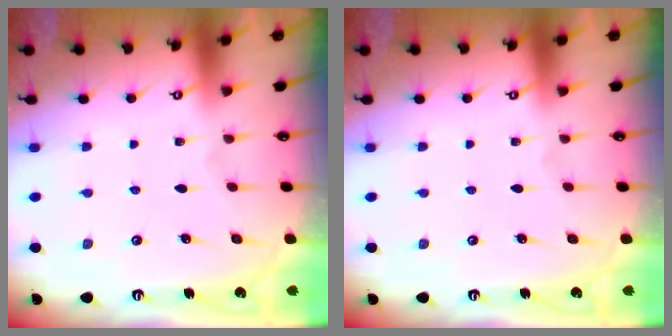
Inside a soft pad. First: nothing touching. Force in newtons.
{"total": 0.0}